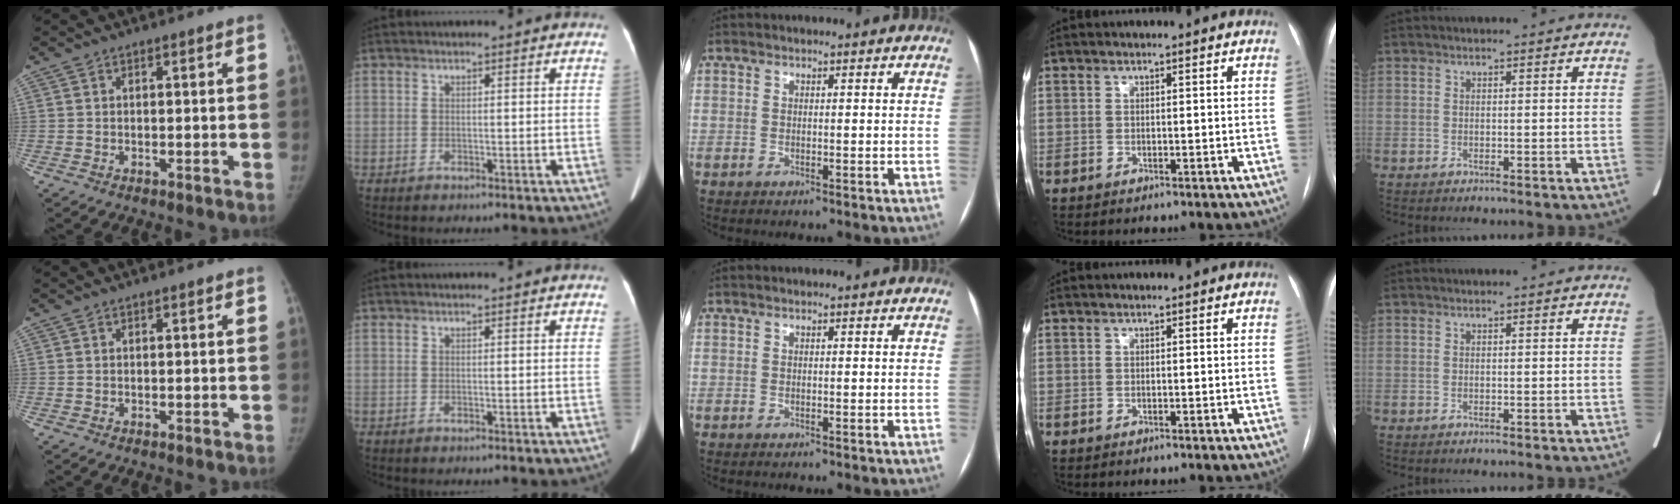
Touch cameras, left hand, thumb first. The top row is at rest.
{}